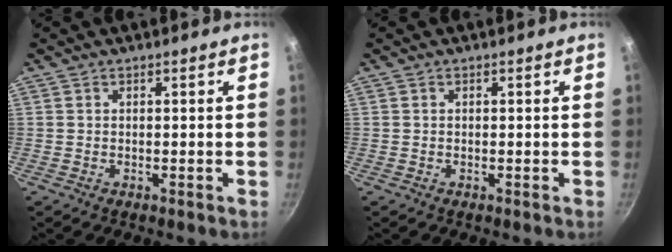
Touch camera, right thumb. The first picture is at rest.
{"total": 0.0}